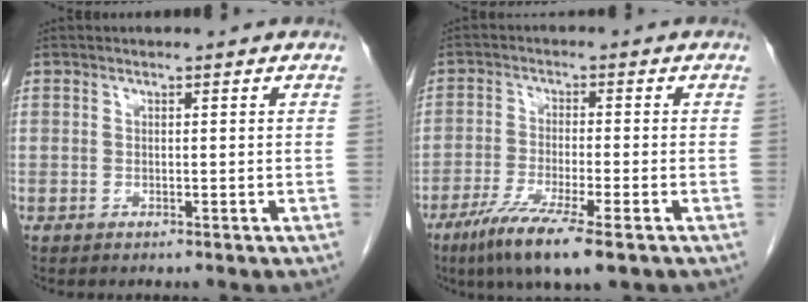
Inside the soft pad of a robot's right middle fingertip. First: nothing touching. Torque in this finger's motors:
{"motor_torque": [1.24, -0.90, 0.43, 0.11]}